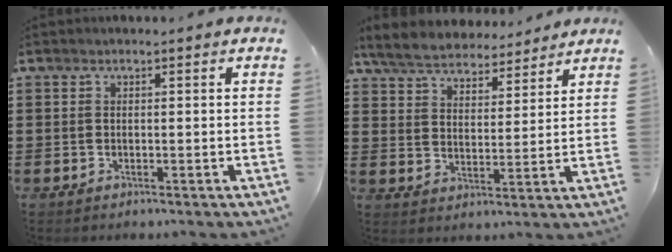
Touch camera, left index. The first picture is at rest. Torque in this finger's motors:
{"motor_torque": [2.14, 0.00, 0.37, 0.11]}